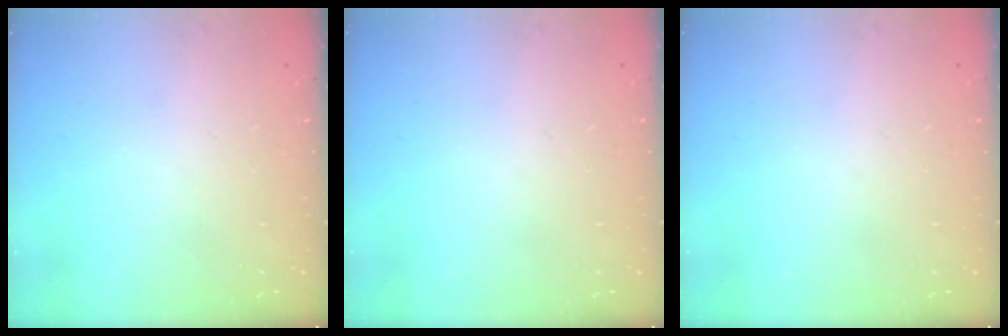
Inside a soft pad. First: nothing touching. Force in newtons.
{"total": 0.0}
{"total": 0.0}